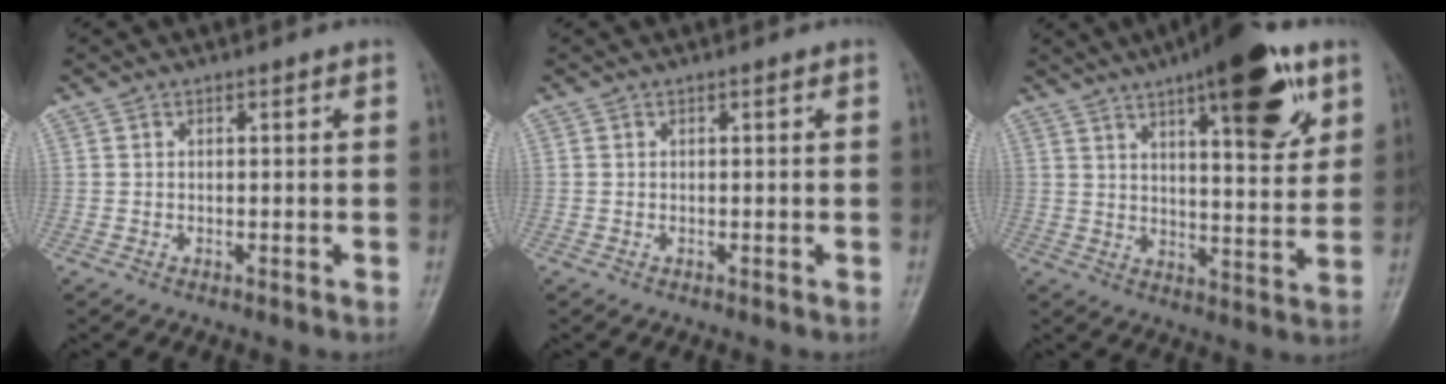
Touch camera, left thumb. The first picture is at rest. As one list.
[{"total": 0.0}, {"total": 18.3, "force": [9.6, 5.7, 14.5], "torque": [-0.177, -0.038, 0.138]}]